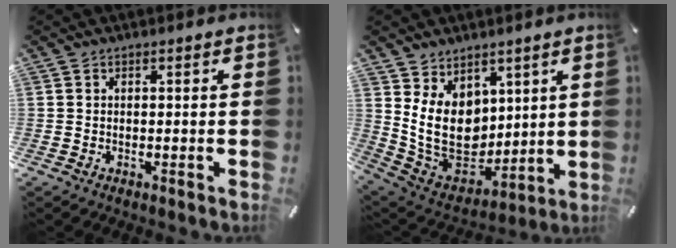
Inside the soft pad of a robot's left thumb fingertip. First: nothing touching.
{"total": 14.1, "force": [3.8, 11.4, 7.3], "torque": [-0.163, -0.039, 0.080]}